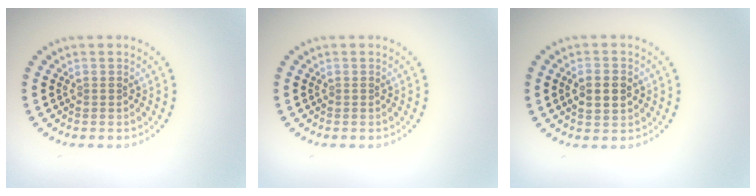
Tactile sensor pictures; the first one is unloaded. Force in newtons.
{"total": 0.0}
{"total": 2.9, "press": 2.9, "slide": 0.1}